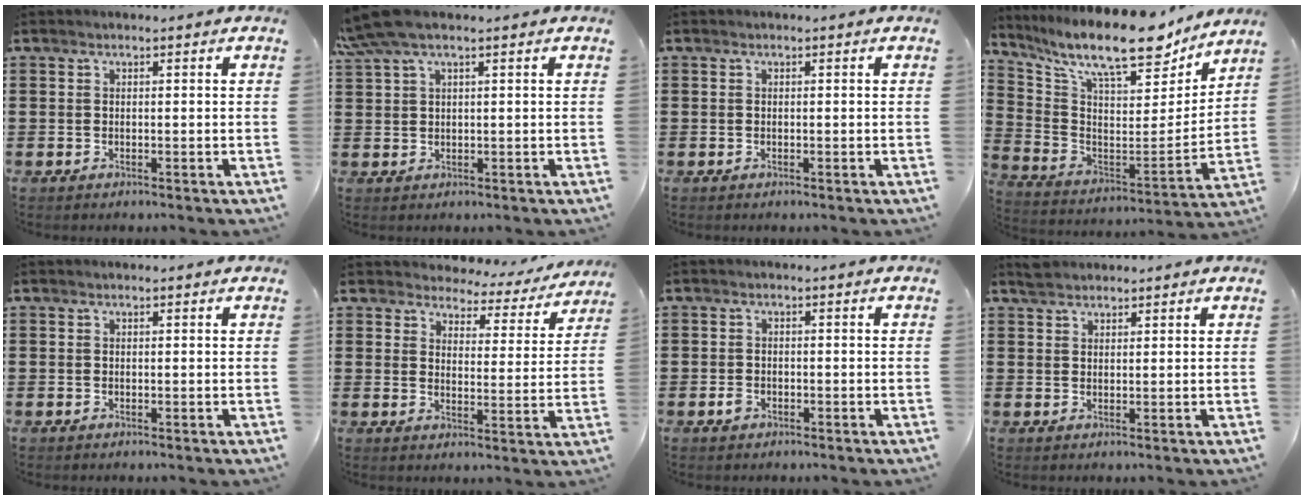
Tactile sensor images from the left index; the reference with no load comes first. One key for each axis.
{"total": 3.7, "fx": 1.2, "fy": 0.6, "fz": 3.4, "tx": -0.081, "ty": -0.004, "tz": 0.017}
{"total": 0.0}
{"total": 13.9, "fx": 11.5, "fy": 2.5, "fz": 7.4, "tx": -0.161, "ty": -0.080, "tz": 0.194}
{"total": 0.0}
{"total": 3.5, "fx": 3.4, "fy": 1.0, "fz": 0.0, "tx": -0.025, "ty": -0.024, "tz": 0.054}
{"total": 1.4, "fx": -0.6, "fy": 1.0, "fz": 0.7, "tx": -0.024, "ty": -0.003, "tz": -0.015}
{"total": 2.1, "fx": 2.0, "fy": 0.6, "fz": 0.3, "tx": -0.011, "ty": 0.003, "tz": 0.040}